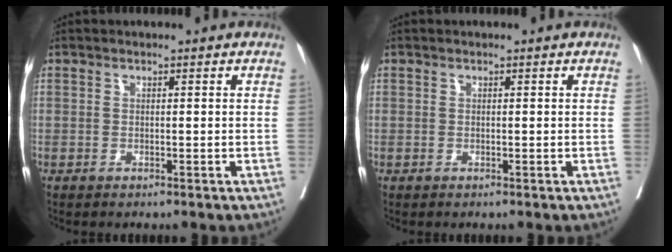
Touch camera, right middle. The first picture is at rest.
{"total": 0.0}